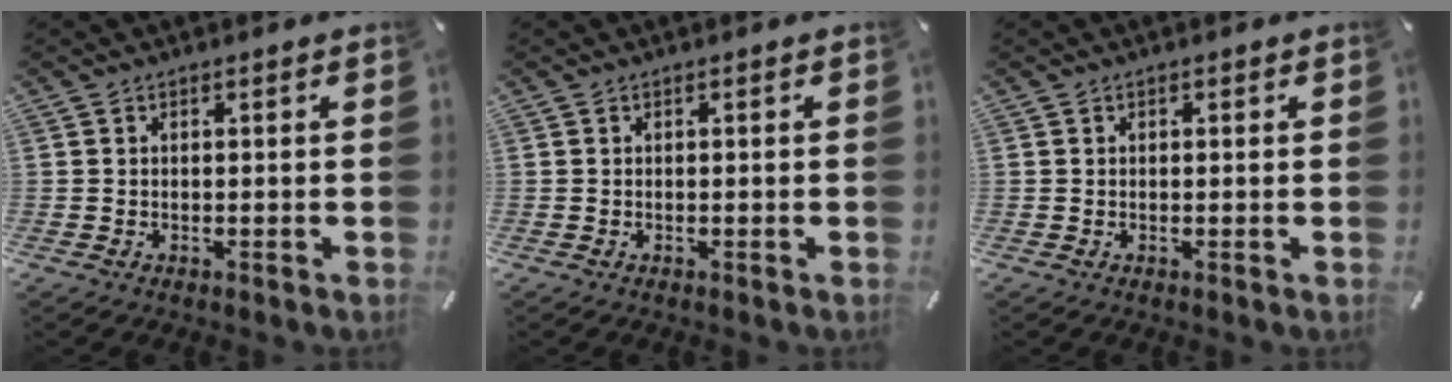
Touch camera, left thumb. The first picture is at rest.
{"total": 0.0}
{"total": 0.0}